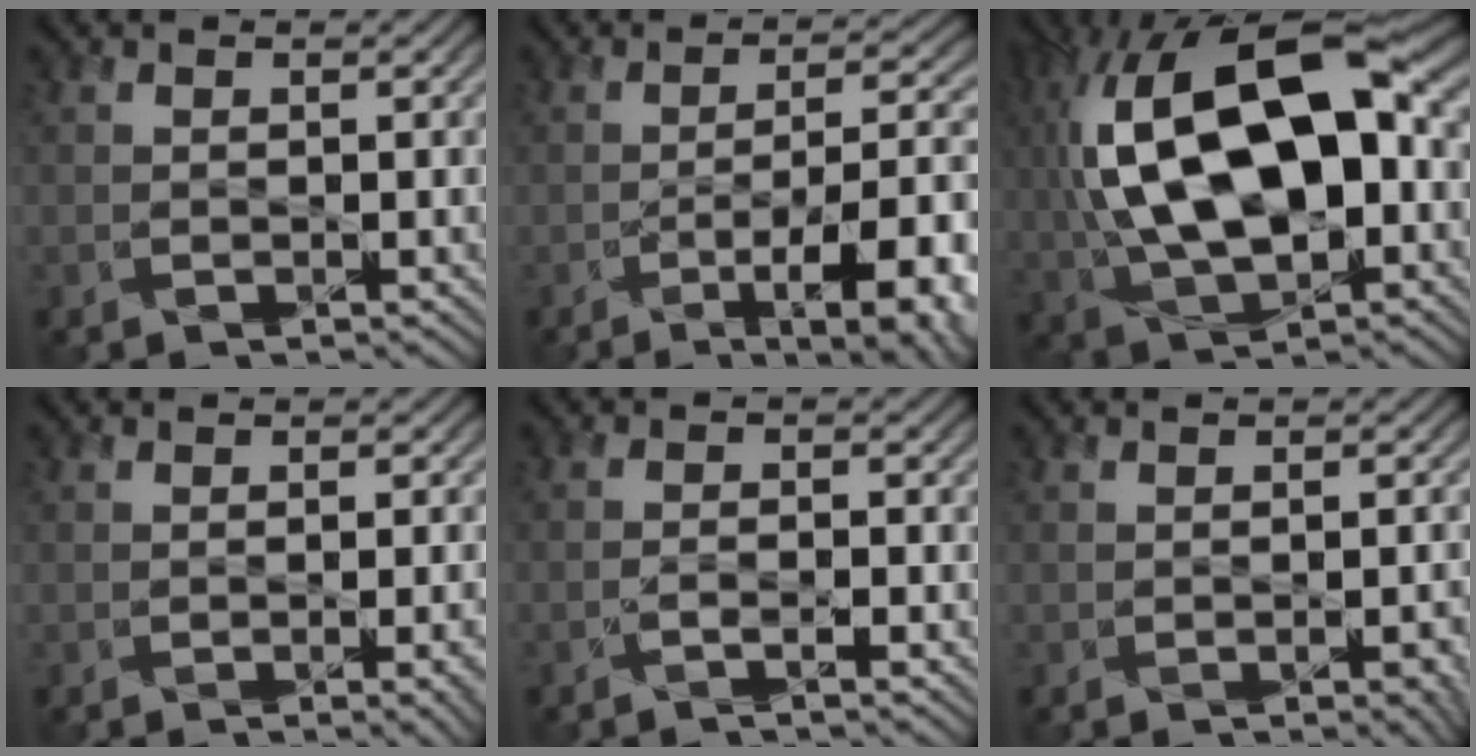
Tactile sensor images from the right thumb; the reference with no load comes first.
{"total": 11.6, "force": [-5.2, 3.6, 9.8], "torque": [-0.134, 0.006, -0.064]}
{"total": 18.1, "force": [2.5, 9.1, 15.4], "torque": [-0.311, 0.017, 0.038]}
{"total": 3.9, "force": [-1.0, 1.4, 3.5], "torque": [-0.032, -0.006, -0.002]}
{"total": 1.7, "force": [-1.4, 0.2, 1.1], "torque": [-0.018, 0.004, -0.036]}
{"total": 2.9, "force": [-1.1, 1.1, 2.5], "torque": [-0.021, -0.003, -0.002]}